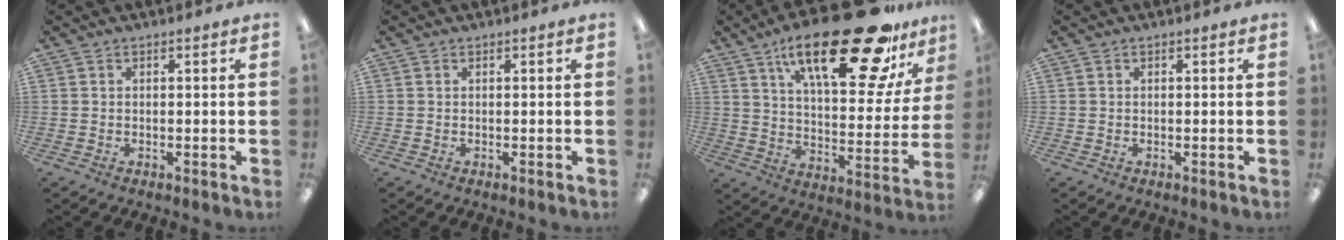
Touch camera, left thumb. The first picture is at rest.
{"total": 0.0}
{"total": 27.8, "force": [17.6, 9.3, 19.4], "torque": [-0.284, -0.104, 0.279]}
{"total": 0.0}